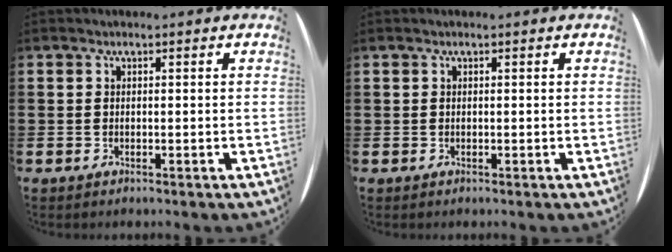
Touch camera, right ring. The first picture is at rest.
{"total": 0.0}